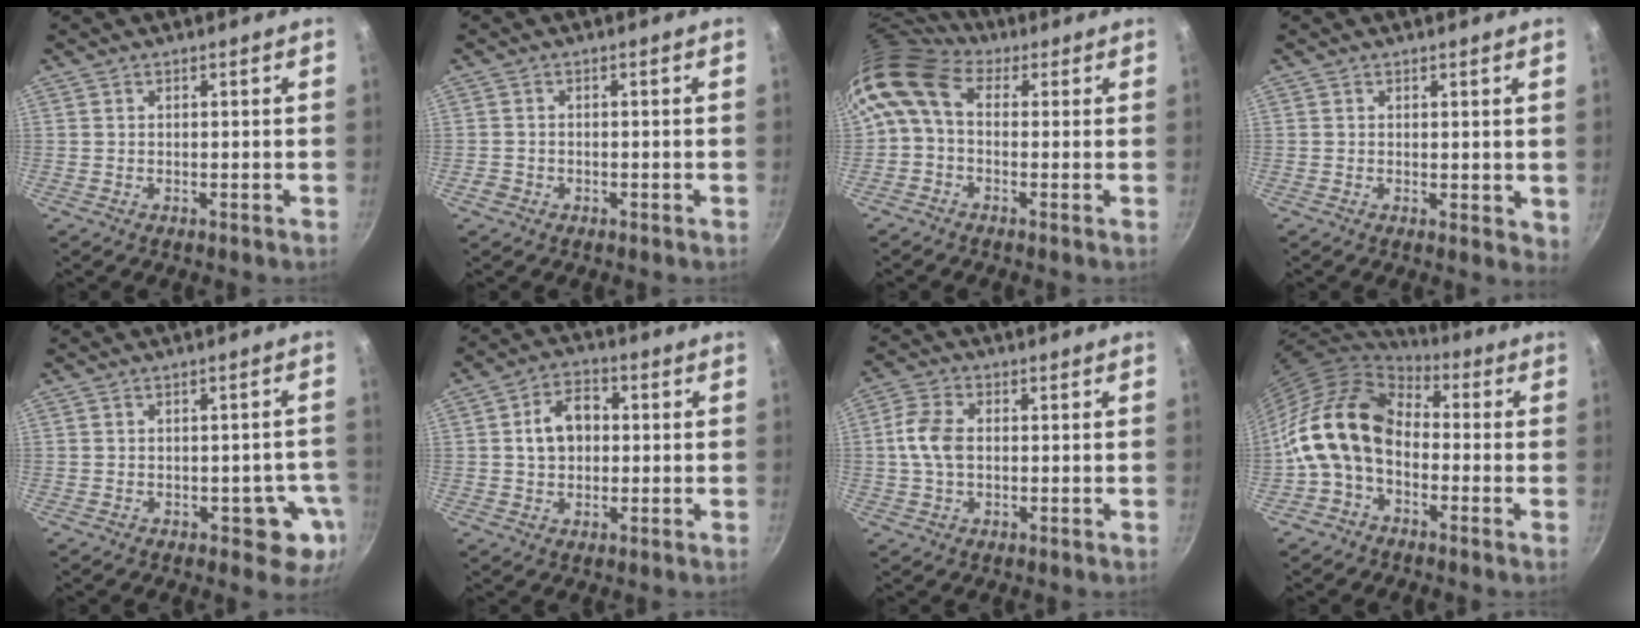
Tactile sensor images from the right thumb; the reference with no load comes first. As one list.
[{"total": 1.8, "force": [-0.9, 1.4, 0.5], "torque": [-0.007, 0.008, -0.012]}, {"total": 8.7, "force": [1.3, 6.0, 6.1], "torque": [-0.117, 0.024, 0.005]}, {"total": 2.8, "force": [0.9, 1.6, 2.1], "torque": [-0.024, -0.006, 0.011]}, {"total": 6.3, "force": [-2.1, 4.0, 4.4], "torque": [-0.005, 0.018, -0.022]}, {"total": 8.1, "force": [0.7, 5.9, 5.5], "torque": [-0.066, 0.019, 0.004]}, {"total": 7.0, "force": [0.1, 4.7, 5.2], "torque": [-0.100, 0.016, -0.006]}, {"total": 15.2, "force": [-1.5, 10.6, 10.8], "torque": [-0.178, 0.036, -0.047]}]